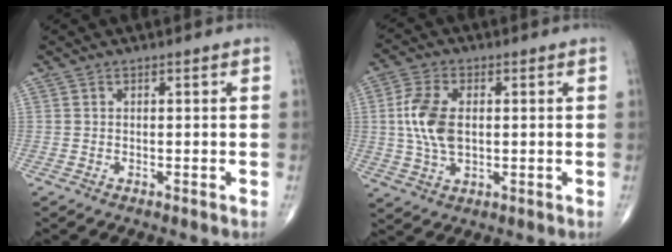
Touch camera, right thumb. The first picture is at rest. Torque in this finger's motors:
{"motor_torque": [0.49, 1.89, 1.01, -0.08, 0.28]}